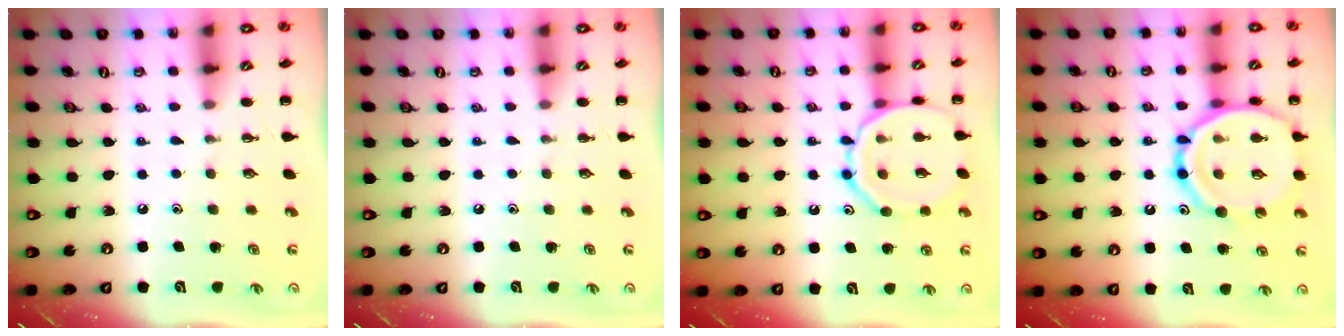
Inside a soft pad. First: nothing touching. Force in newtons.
{"total": 0.0}
{"total": 12.7, "press": 12.6, "slide": 0.7}
{"total": 19.4, "press": 19.2, "slide": 2.5}